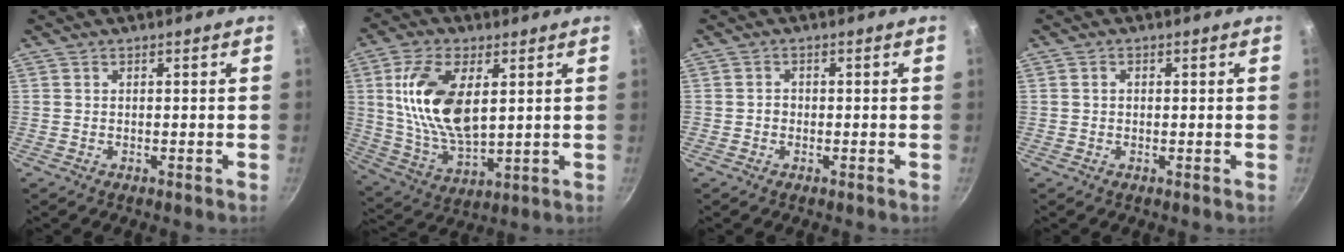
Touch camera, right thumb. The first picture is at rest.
{"total": 16.2, "force": [3.8, 8.3, 13.4], "torque": [-0.248, -0.015, 0.079]}
{"total": 1.2, "force": [-0.4, 1.1, 0.4], "torque": [-0.002, 0.004, -0.009]}
{"total": 0.9, "force": [0.0, 0.8, 0.5], "torque": [-0.008, 0.006, 0.000]}